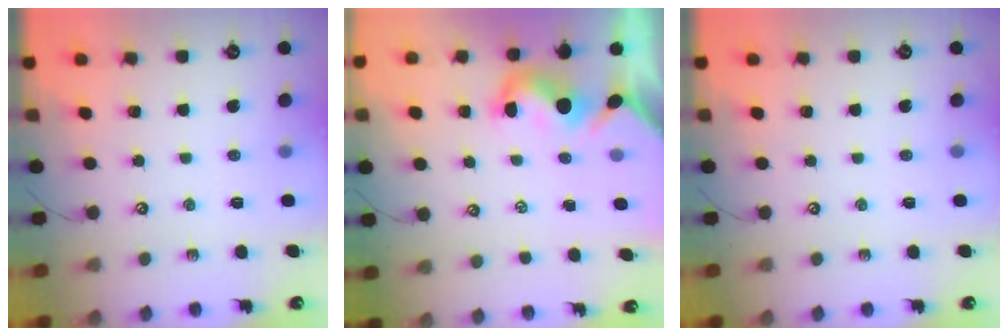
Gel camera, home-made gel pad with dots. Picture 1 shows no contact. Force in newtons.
{"total": 1.5, "press": 1.2, "slide": 0.9}
{"total": 0.0}